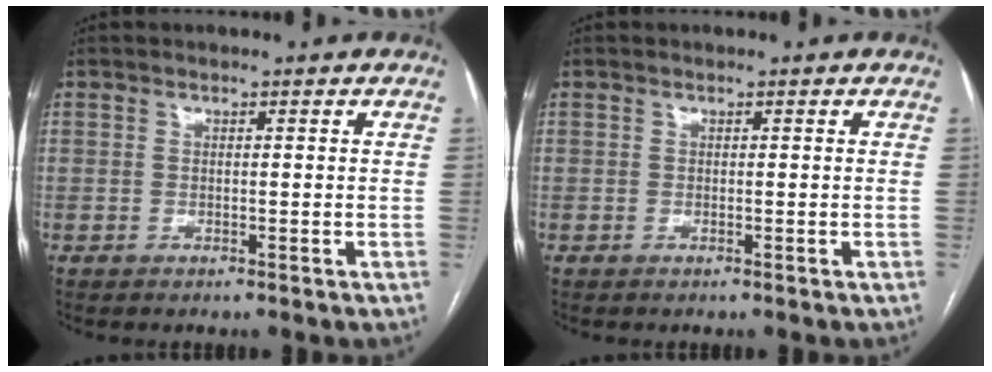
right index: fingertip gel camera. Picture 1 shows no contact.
{"total": 0.0}